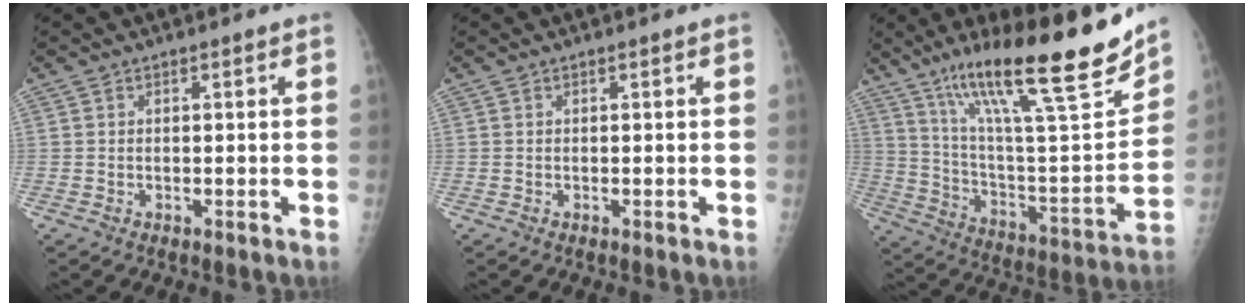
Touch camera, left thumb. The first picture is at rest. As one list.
[{"total": 0.0}, {"total": 27.9, "force": [18.3, 5.0, 20.4], "torque": [-0.310, -0.061, 0.310]}]